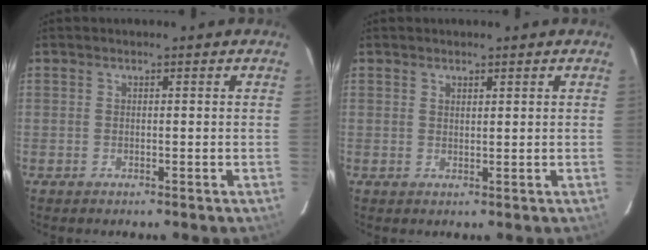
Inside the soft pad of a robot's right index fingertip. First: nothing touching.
{"total": 1.1, "force": [0.9, 0.3, 0.5], "torque": [-0.007, 0.000, 0.016]}